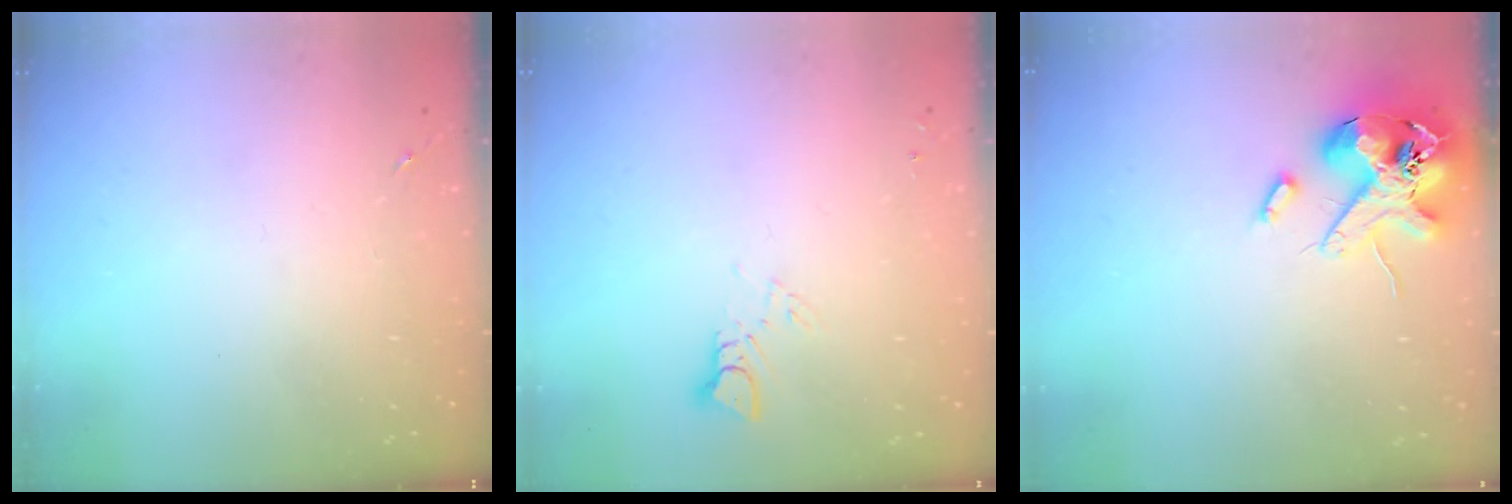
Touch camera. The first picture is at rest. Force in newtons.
{"total": 2.9, "press": 2.9, "slide": 0.2}
{"total": 14.4, "press": 14.2, "slide": 2.4}